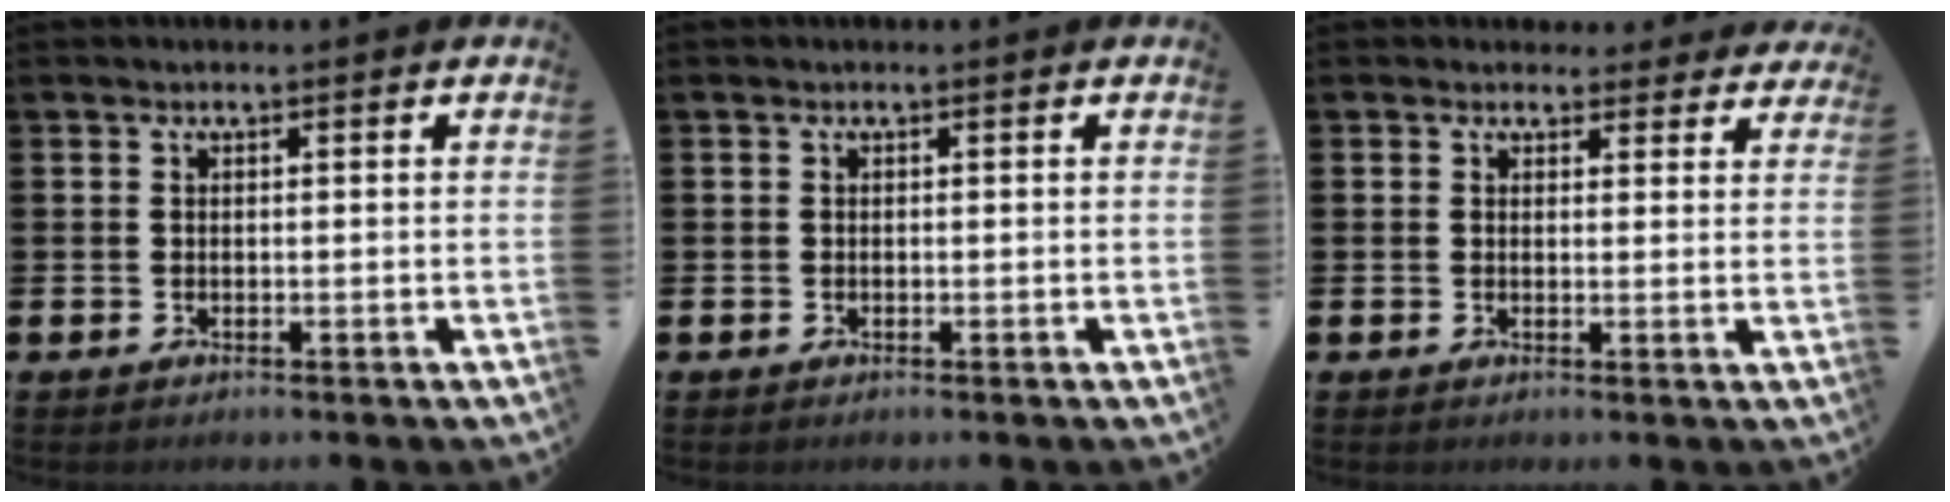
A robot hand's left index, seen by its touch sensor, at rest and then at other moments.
{"total": 0.0}
{"total": 2.6, "force": [2.3, 1.2, 0.0], "torque": [0.009, -0.011, 0.037]}